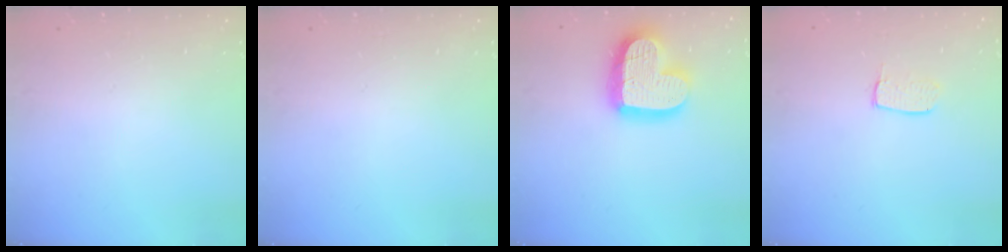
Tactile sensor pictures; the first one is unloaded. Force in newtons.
{"total": 0.0}
{"total": 17.7, "press": 17.7, "slide": 1.5}
{"total": 5.2, "press": 5.1, "slide": 0.5}